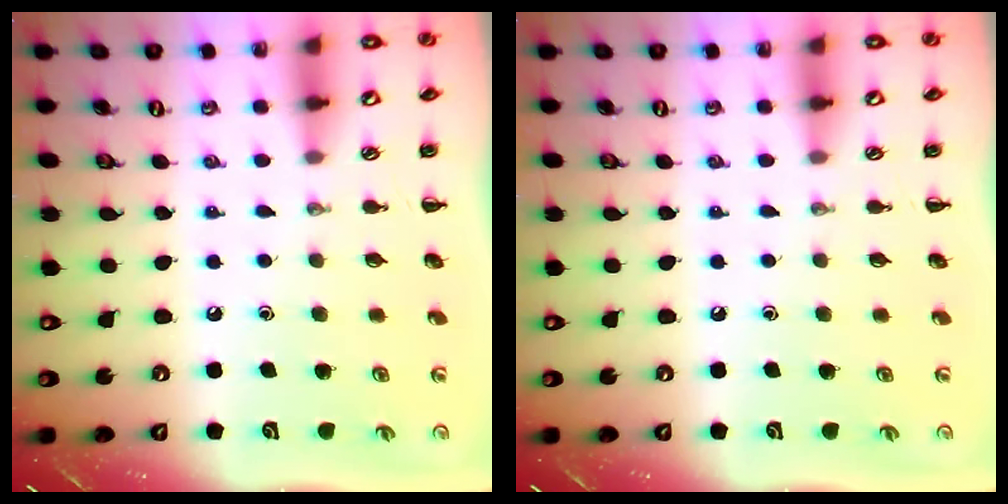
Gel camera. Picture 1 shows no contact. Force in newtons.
{"total": 0.0}